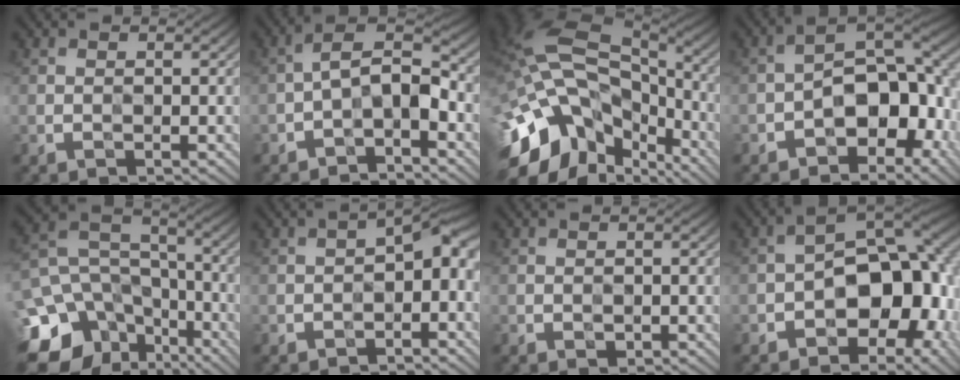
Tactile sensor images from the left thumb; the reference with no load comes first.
{"total": 5.6, "force": [-2.5, 2.4, 4.4], "torque": [-0.072, 0.021, -0.057]}
{"total": 18.3, "force": [-6.3, 11.2, 13.1], "torque": [-0.293, -0.025, -0.102]}
{"total": 9.8, "force": [-3.8, 5.2, 7.4], "torque": [-0.102, 0.009, -0.078]}
{"total": 16.6, "force": [-8.6, 12.0, 7.6], "torque": [-0.219, -0.028, -0.119]}
{"total": 5.1, "force": [-1.7, 2.3, 4.2], "torque": [-0.052, 0.008, -0.035]}
{"total": 0.6, "force": [-0.3, 0.4, 0.2], "torque": [-0.004, -0.003, -0.005]}
{"total": 11.1, "force": [-3.4, 6.7, 8.2], "torque": [-0.094, 0.003, -0.068]}